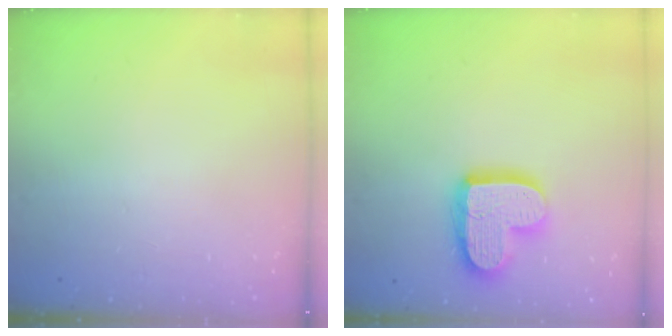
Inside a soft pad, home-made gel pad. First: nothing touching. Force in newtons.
{"total": 16.4, "press": 16.4, "slide": 1.1}